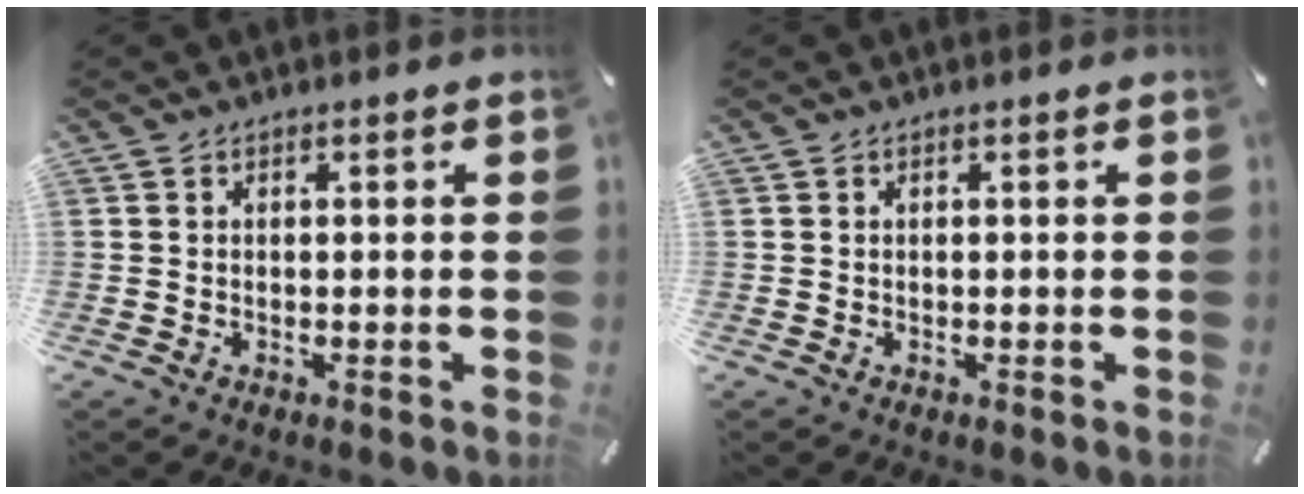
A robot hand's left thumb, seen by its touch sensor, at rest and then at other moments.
{"total": 0.0}